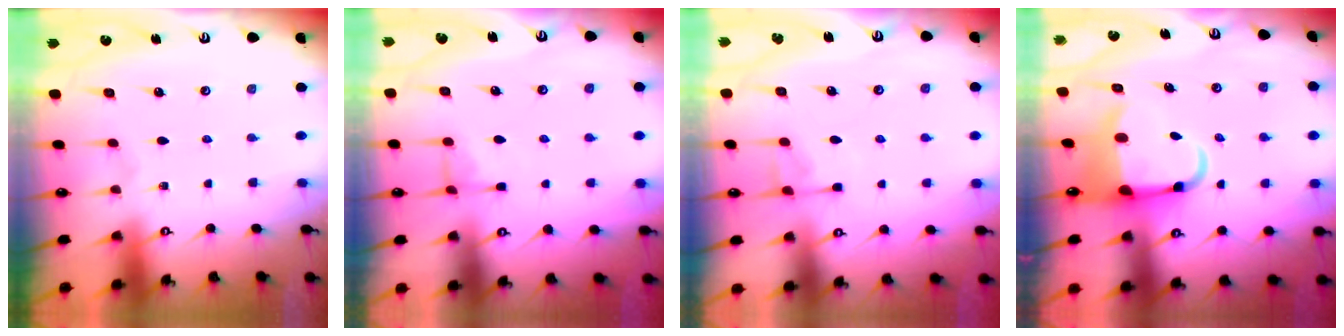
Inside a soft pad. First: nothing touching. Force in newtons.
{"total": 3.4, "press": 3.4, "slide": 0.7}
{"total": 4.5, "press": 4.4, "slide": 0.7}
{"total": 6.7, "press": 6.5, "slide": 1.6}